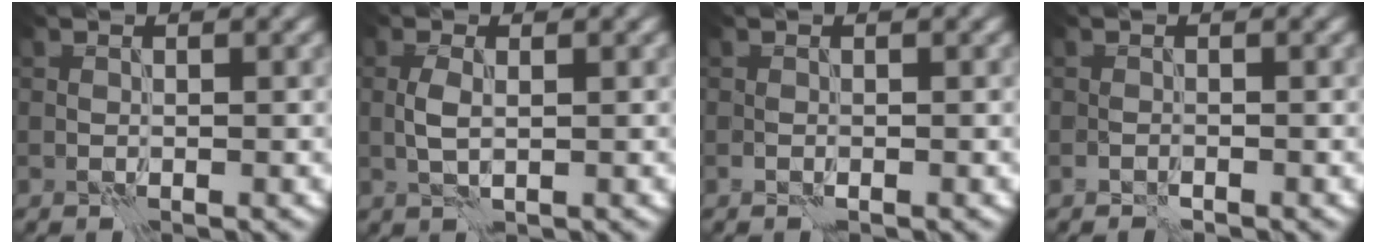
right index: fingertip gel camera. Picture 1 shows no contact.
{"total": 1.5, "force": [0.2, 0.5, 1.4], "torque": [-0.033, 0.002, 0.004]}
{"total": 0.0}
{"total": 0.0}